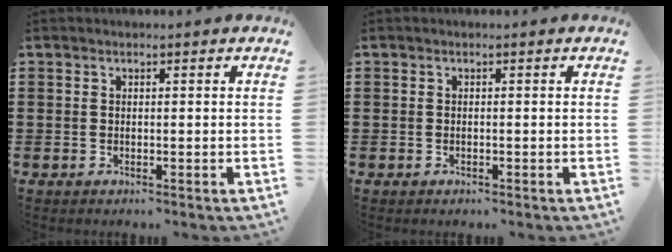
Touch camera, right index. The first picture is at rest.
{"total": 0.0}